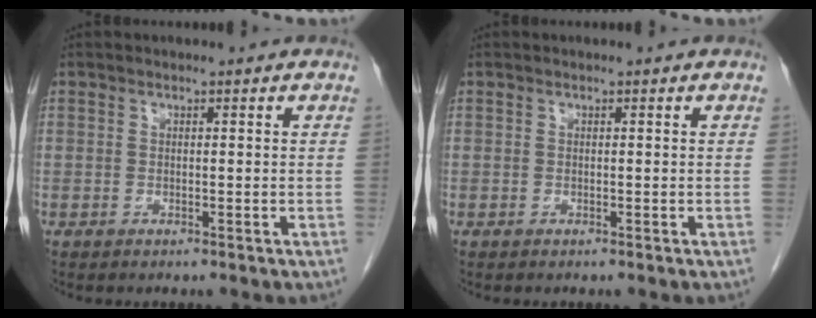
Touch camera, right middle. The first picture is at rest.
{"total": 0.0}